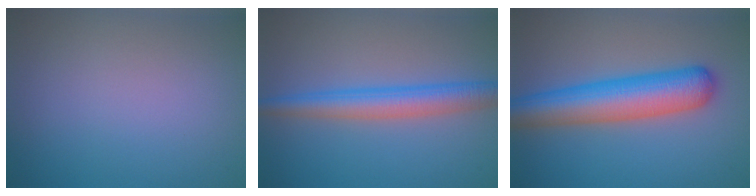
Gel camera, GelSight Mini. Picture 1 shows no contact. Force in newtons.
{"total": 4.4, "press": 4.4, "slide": 0.1}
{"total": 7.6, "press": 7.6, "slide": 0.3}